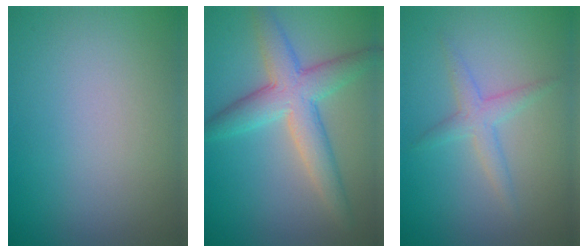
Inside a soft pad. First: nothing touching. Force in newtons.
{"total": 5.7, "press": 5.7, "slide": 0.4}
{"total": 2.1, "press": 2.1, "slide": 0.1}